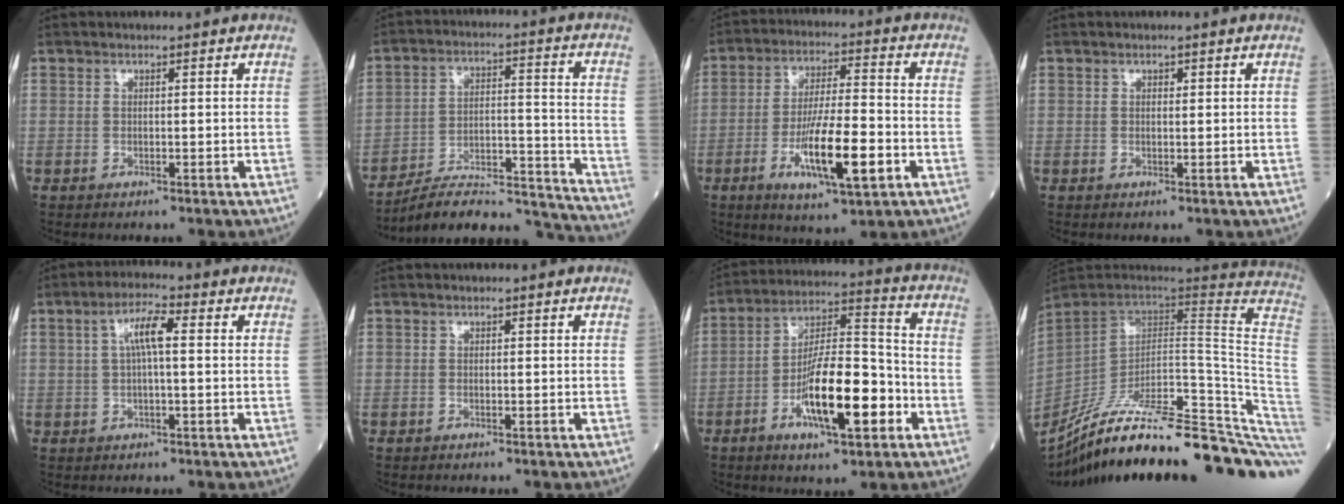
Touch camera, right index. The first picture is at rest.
{"total": 17.5, "force": [-16.9, 0.9, 4.5], "torque": [-0.058, 0.033, -0.261]}
{"total": 12.4, "force": [-4.2, 1.9, 11.6], "torque": [-0.210, -0.011, -0.067]}
{"total": 0.5, "force": [0.2, 0.3, 0.3], "torque": [-0.005, 0.000, 0.003]}
{"total": 5.0, "force": [0.9, 0.9, 4.9], "torque": [-0.092, 0.016, 0.014]}
{"total": 0.0}
{"total": 14.3, "force": [-5.2, 3.4, 12.9], "torque": [-0.231, 0.005, -0.085]}
{"total": 38.4, "force": [-31.6, 2.8, 21.7], "torque": [-0.205, -0.059, -0.437]}